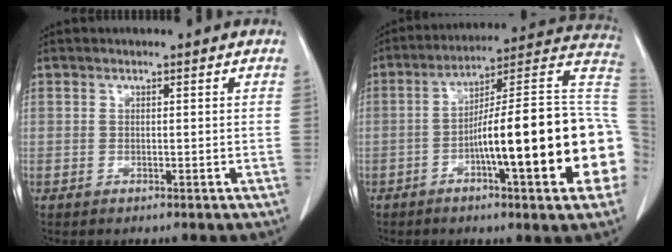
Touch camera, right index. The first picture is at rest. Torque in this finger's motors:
{"motor_torque": [2.14, 0.00, 0.61, 0.21]}